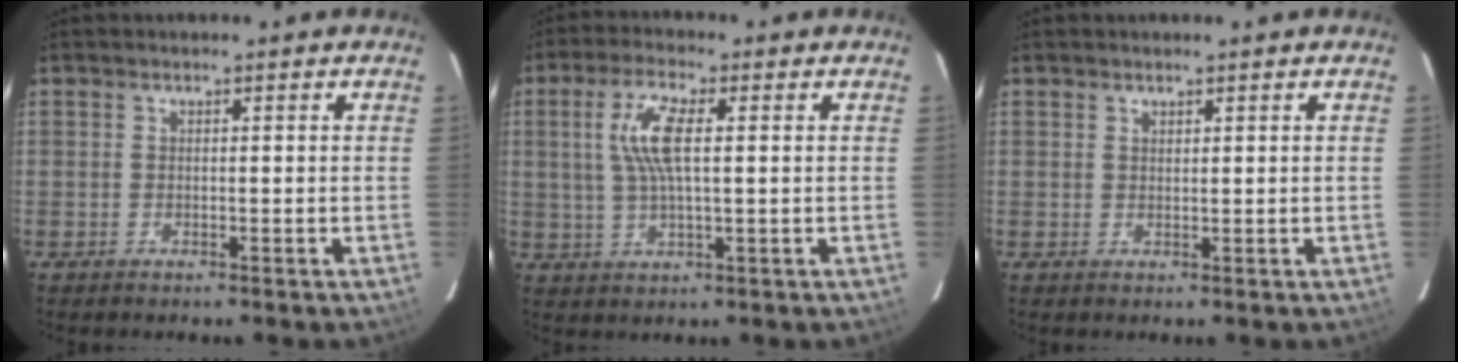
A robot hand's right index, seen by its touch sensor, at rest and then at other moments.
{"total": 8.0, "force": [1.5, 2.4, 7.5], "torque": [-0.153, 0.009, 0.030]}
{"total": 0.7, "force": [0.7, 0.3, 0.1], "torque": [-0.003, 0.001, 0.013]}